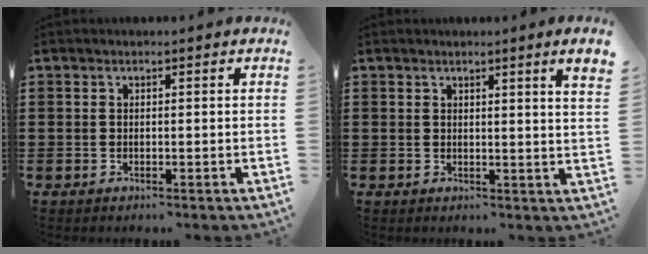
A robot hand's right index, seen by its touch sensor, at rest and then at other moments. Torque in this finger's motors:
{"motor_torque": [-0.08, 0.20, 0.18, 0.01]}